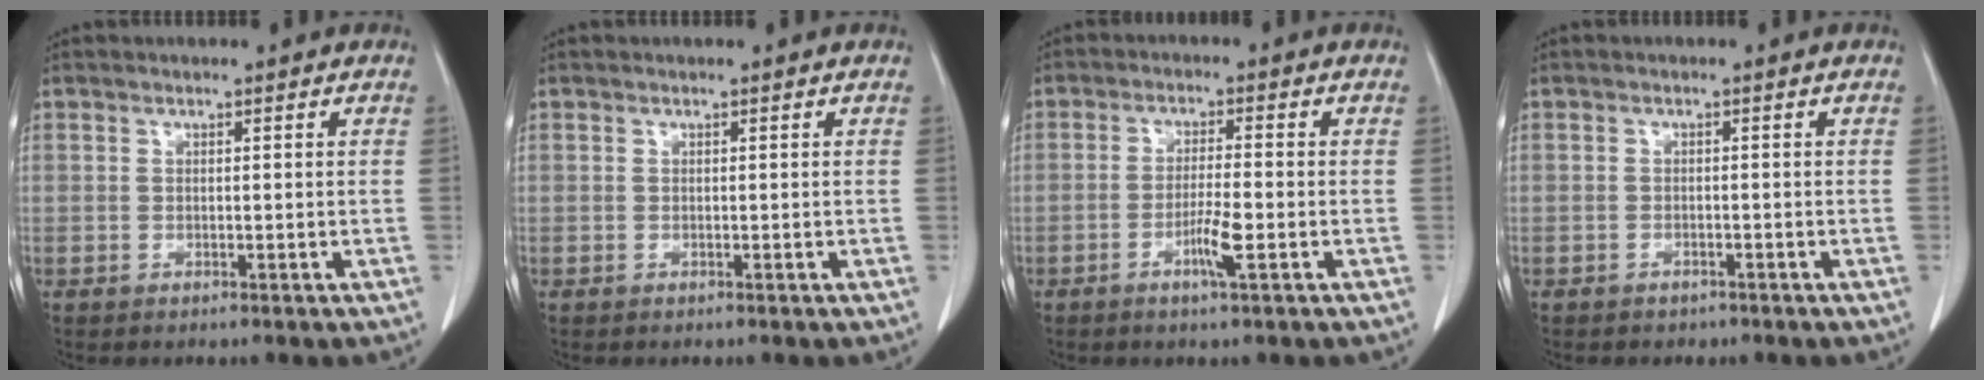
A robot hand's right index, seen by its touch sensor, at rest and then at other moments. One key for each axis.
{"total": 0.0}
{"total": 4.5, "fx": -1.8, "fy": 0.0, "fz": 4.1, "tx": -0.079, "ty": -0.007, "tz": -0.034}
{"total": 1.5, "fx": -1.2, "fy": 0.9, "fz": 0.2, "tx": -0.010, "ty": 0.002, "tz": -0.016}